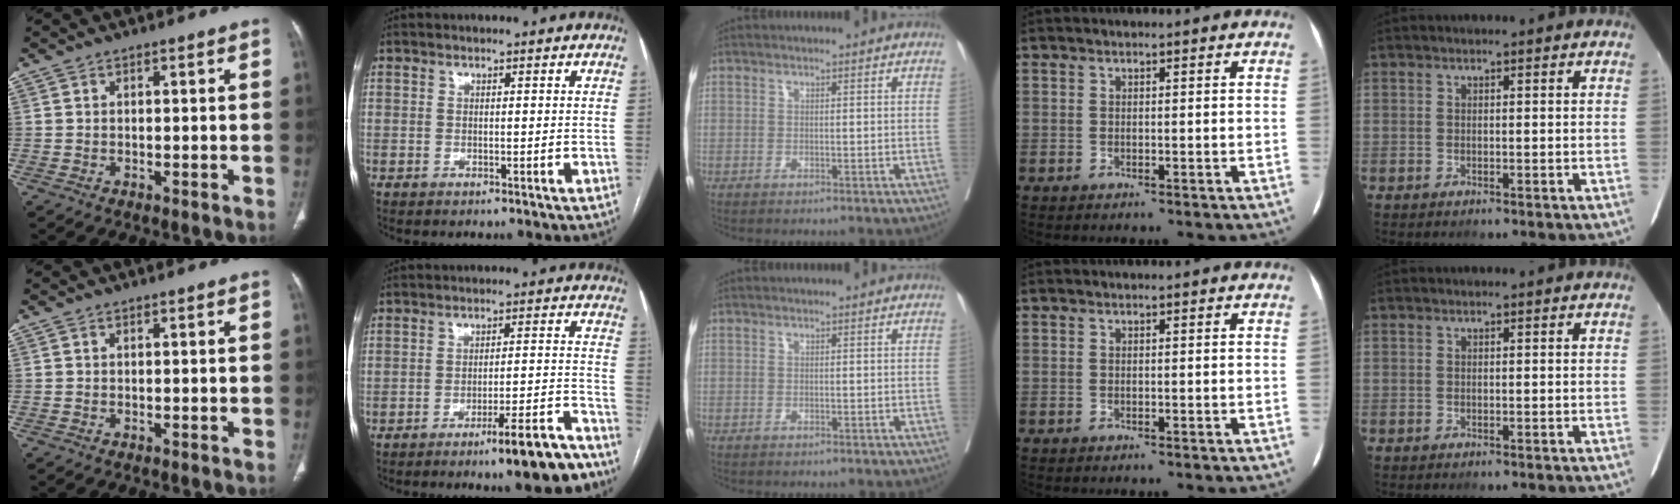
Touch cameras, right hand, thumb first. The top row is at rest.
{"index": {"total": 10.1, "force": [-7.8, 0.8, 6.4], "torque": [-0.070, 0.018, -0.115]}}